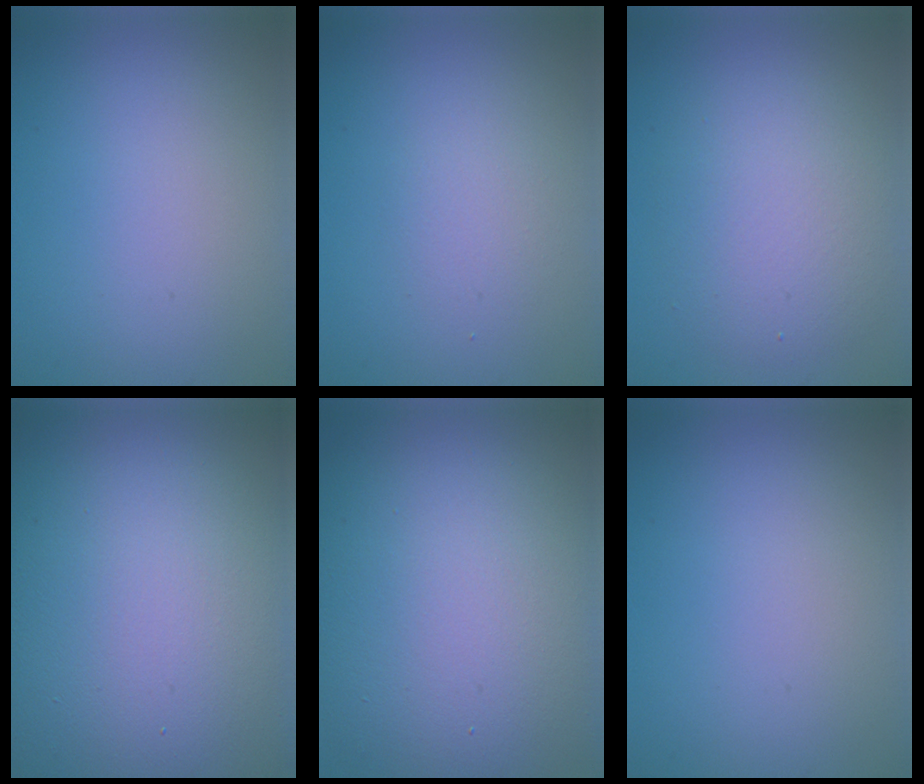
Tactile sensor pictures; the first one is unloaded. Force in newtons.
{"total": 1.4, "press": 1.4, "slide": 0.0}
{"total": 4.7, "press": 4.7, "slide": 0.4}
{"total": 25.7, "press": 25.6, "slide": 1.1}
{"total": 17.6, "press": 17.6, "slide": 0.7}
{"total": 0.0}